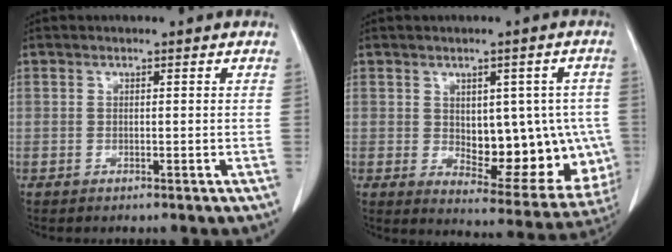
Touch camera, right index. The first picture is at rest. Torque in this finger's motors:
{"motor_torque": [0.57, 0.20, 0.25, 0.03]}